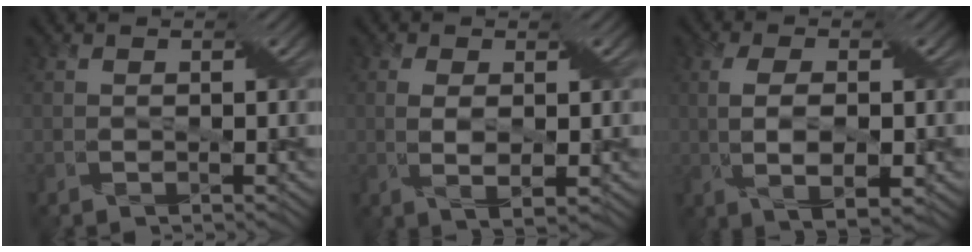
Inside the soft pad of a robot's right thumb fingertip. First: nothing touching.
{"total": 2.7, "force": [0.5, 1.2, 2.4], "torque": [-0.057, -0.002, 0.009]}
{"total": 5.3, "force": [-0.3, 2.2, 4.8], "torque": [-0.101, -0.007, 0.002]}